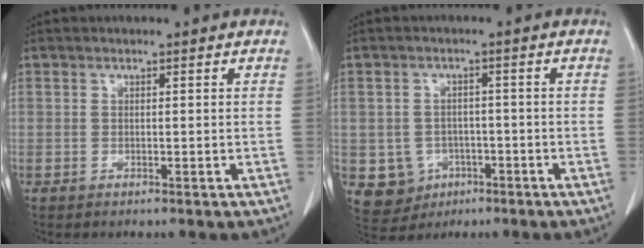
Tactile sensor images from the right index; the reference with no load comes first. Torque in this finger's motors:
{"motor_torque": [-0.13, -0.05, -0.50, -0.09]}